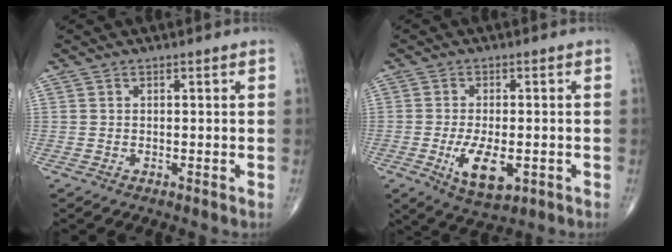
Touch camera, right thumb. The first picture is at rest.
{"total": 8.4, "force": [-2.3, 3.9, 7.1], "torque": [-0.122, -0.011, -0.031]}